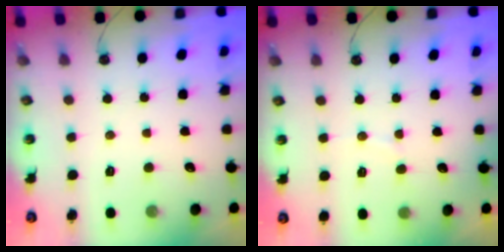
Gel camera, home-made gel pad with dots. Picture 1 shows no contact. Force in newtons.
{"total": 4.0, "press": 4.0, "slide": 0.4}